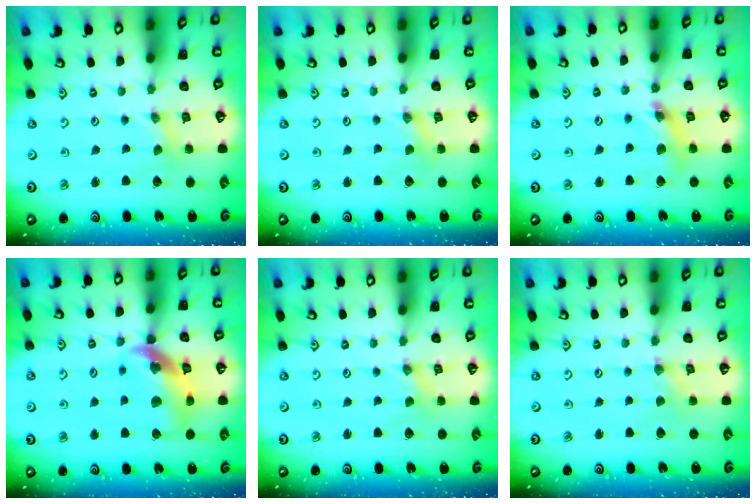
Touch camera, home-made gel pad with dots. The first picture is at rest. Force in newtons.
{"total": 0.0}
{"total": 8.2, "press": 8.1, "slide": 0.8}
{"total": 14.4, "press": 14.3, "slide": 2.0}
{"total": 0.0}
{"total": 1.3, "press": 1.3, "slide": 0.2}